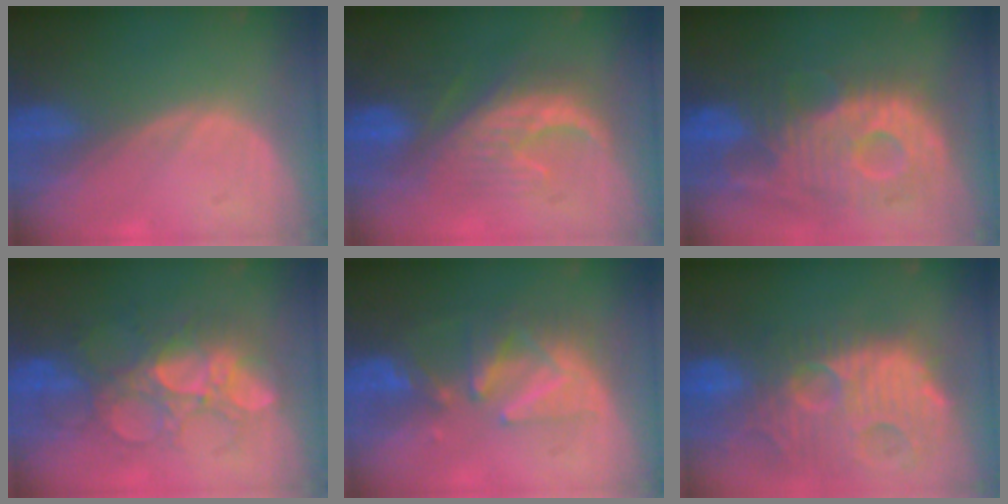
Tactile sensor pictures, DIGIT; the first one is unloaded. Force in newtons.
{"total": 8.5, "press": 8.3, "slide": 1.6}
{"total": 12.0, "press": 10.8, "slide": 5.3}
{"total": 9.1, "press": 8.9, "slide": 1.9}
{"total": 8.2, "press": 7.4, "slide": 3.6}
{"total": 14.8, "press": 12.6, "slide": 7.6}